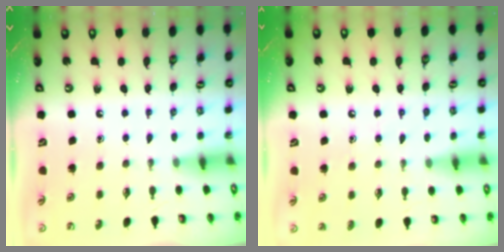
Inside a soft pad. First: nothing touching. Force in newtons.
{"total": 6.1, "press": 6.1, "slide": 0.7}